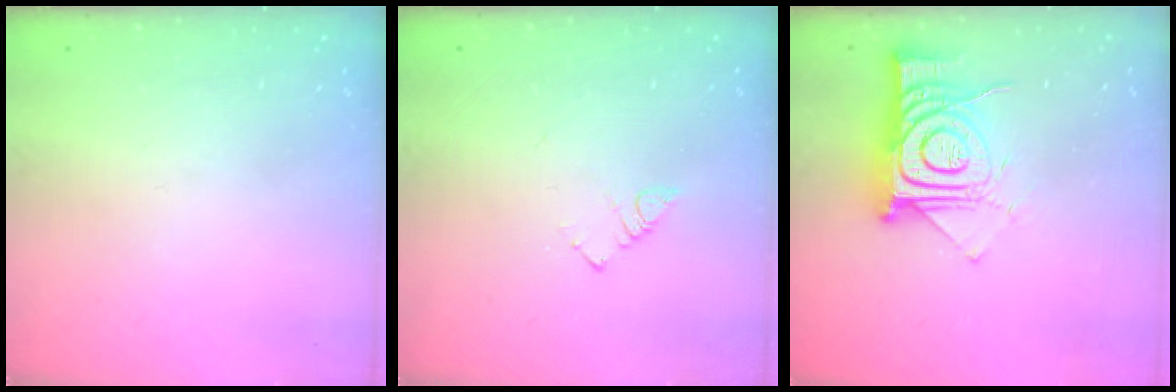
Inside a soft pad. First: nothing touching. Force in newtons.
{"total": 2.7, "press": 2.7, "slide": 0.4}
{"total": 14.7, "press": 14.6, "slide": 1.2}